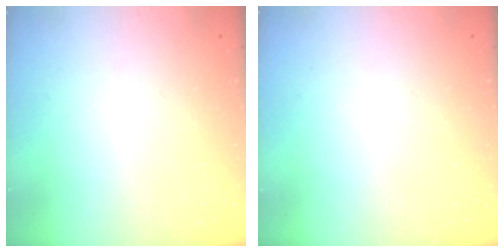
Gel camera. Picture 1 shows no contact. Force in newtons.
{"total": 0.0}